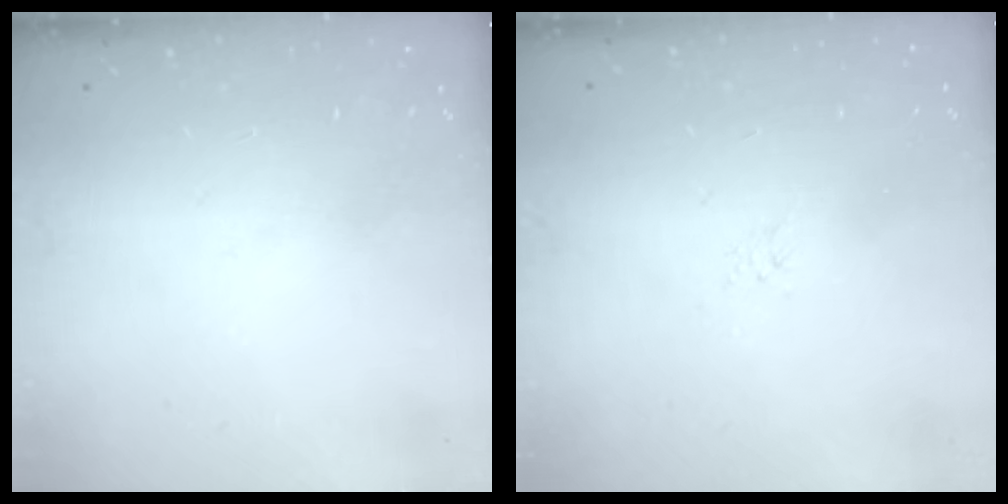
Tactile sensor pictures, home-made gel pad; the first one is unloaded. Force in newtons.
{"total": 1.7, "press": 1.6, "slide": 0.4}